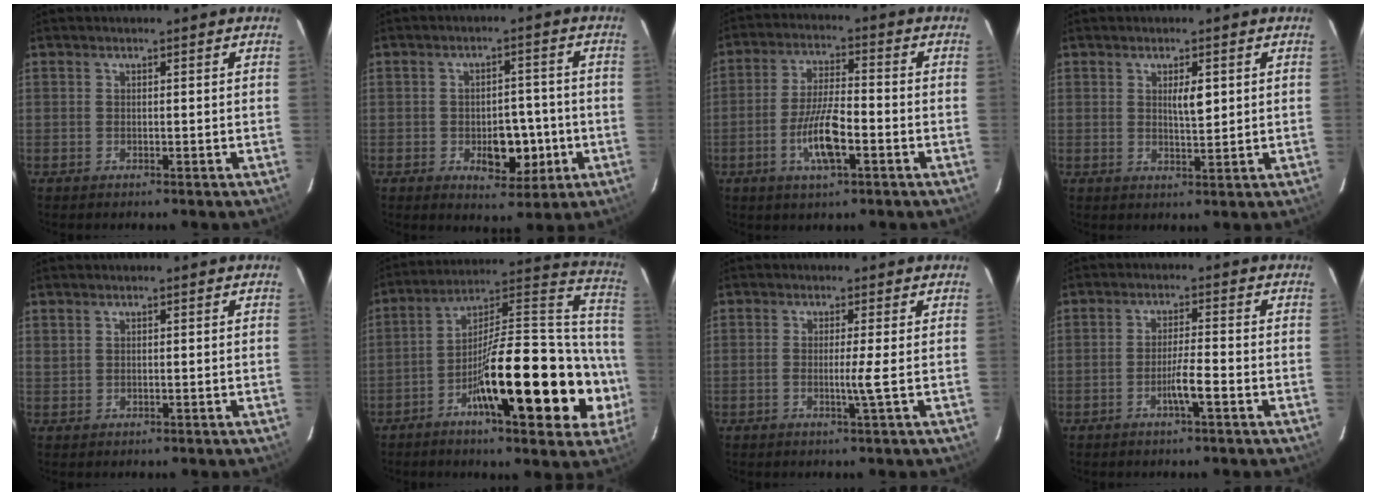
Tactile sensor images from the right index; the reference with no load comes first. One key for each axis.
{"total": 7.3, "fx": -2.1, "fy": 3.9, "fz": 5.8, "tx": -0.073, "ty": 0.008, "tz": -0.021}
{"total": 8.7, "fx": -3.2, "fy": 1.8, "fz": 7.9, "tx": -0.154, "ty": -0.001, "tz": -0.057}
{"total": 3.1, "fx": 1.0, "fy": 0.7, "fz": 2.8, "tx": -0.047, "ty": -0.003, "tz": 0.016}
{"total": 0.7, "fx": 0.4, "fy": 0.4, "fz": 0.5, "tx": -0.015, "ty": 0.003, "tz": 0.012}
{"total": 25.1, "fx": -8.1, "fy": 5.1, "fz": 23.2, "tx": -0.284, "ty": 0.026, "tz": -0.117}
{"total": 2.4, "fx": -0.5, "fy": -0.9, "fz": 2.2, "tx": -0.040, "ty": -0.004, "tz": -0.010}
{"total": 4.0, "fx": -1.8, "fy": -0.1, "fz": 3.5, "tx": -0.062, "ty": -0.002, "tz": -0.034}